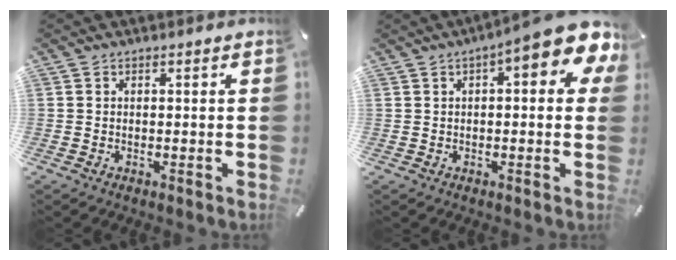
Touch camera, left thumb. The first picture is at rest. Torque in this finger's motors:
{"motor_torque": [0.94, 1.30, 1.49, -1.28, 0.24]}